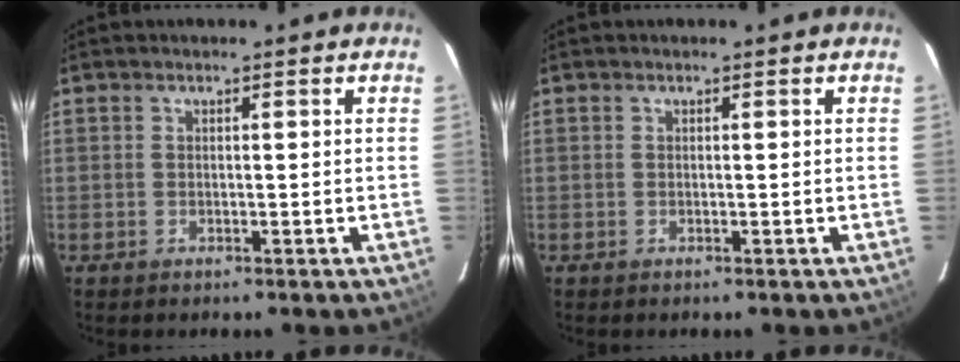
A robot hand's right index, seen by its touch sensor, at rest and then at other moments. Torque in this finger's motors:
{"motor_torque": [0.00, 0.00, 0.04, 0.00]}